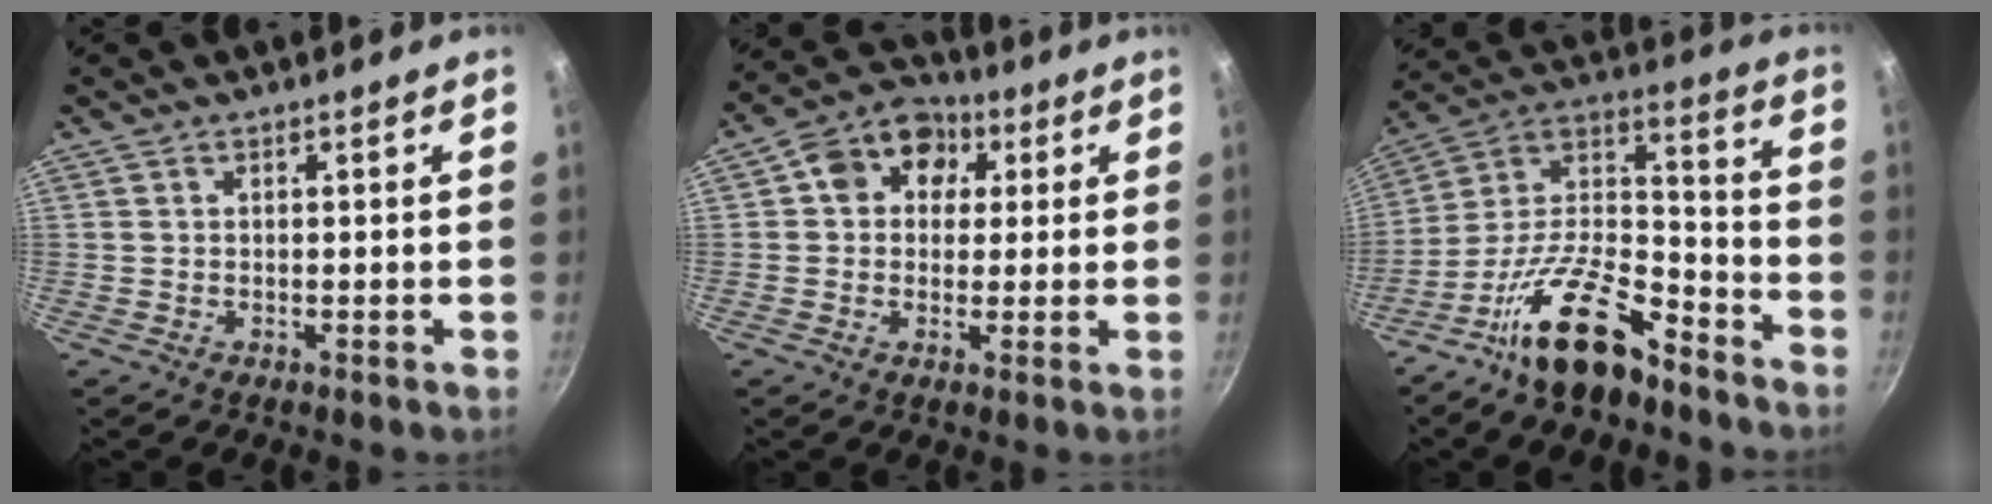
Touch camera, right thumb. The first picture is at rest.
{"total": 10.2, "force": [2.7, 8.4, 5.1], "torque": [-0.050, 0.015, 0.022]}
{"total": 18.3, "force": [-12.0, 7.7, 11.5], "torque": [-0.182, 0.103, -0.228]}